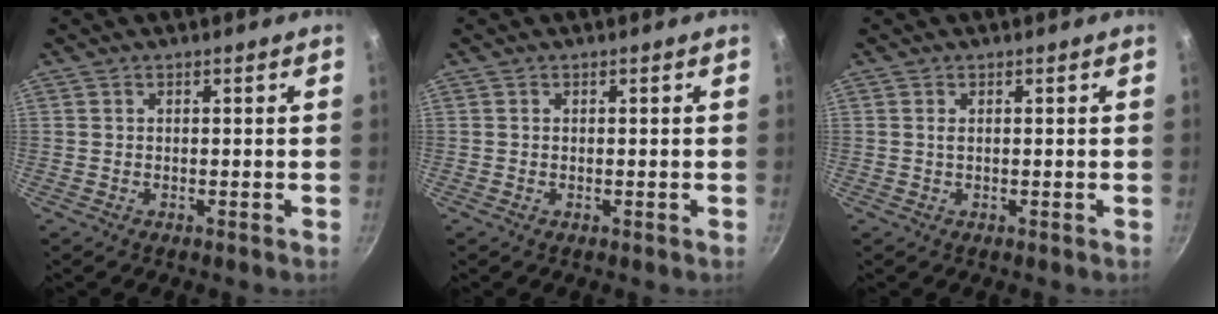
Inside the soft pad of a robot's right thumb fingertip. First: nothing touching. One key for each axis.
{"total": 0.0}
{"total": 0.7, "fx": 0.2, "fy": 0.3, "fz": 0.6, "tx": -0.012, "ty": 0.001, "tz": 0.004}